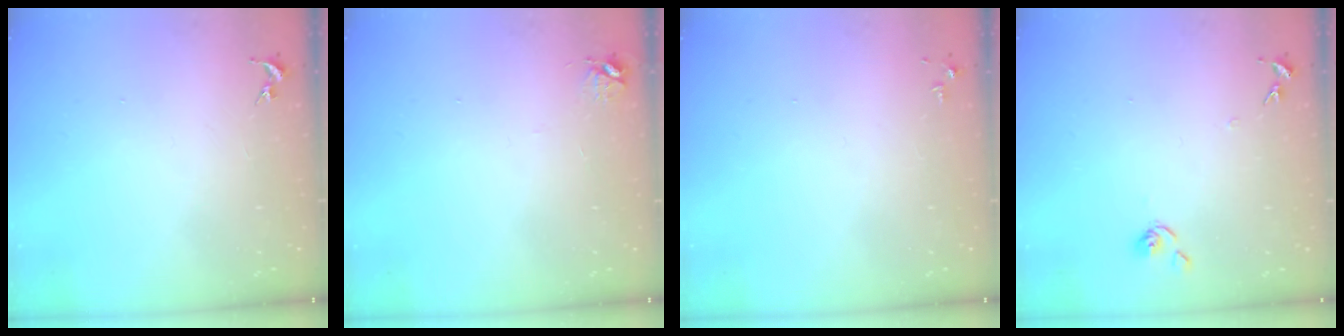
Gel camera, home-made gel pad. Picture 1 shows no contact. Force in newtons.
{"total": 4.7, "press": 4.7, "slide": 0.6}
{"total": 2.8, "press": 2.8, "slide": 0.4}
{"total": 6.7, "press": 6.7, "slide": 0.6}